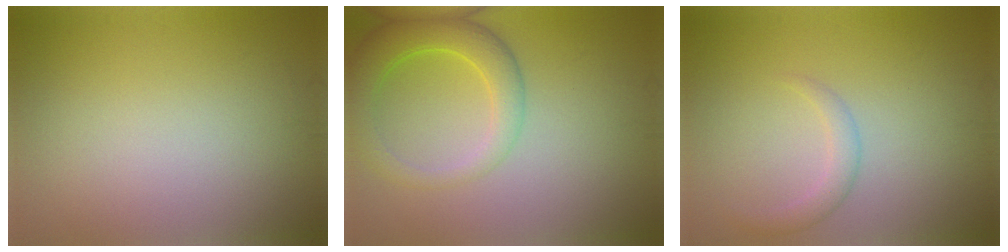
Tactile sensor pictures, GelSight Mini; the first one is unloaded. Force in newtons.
{"total": 4.9, "press": 4.9, "slide": 0.4}
{"total": 1.8, "press": 1.8, "slide": 0.1}